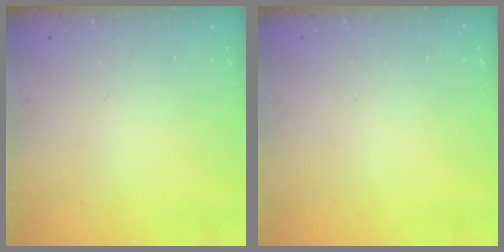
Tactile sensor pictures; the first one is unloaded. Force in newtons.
{"total": 0.0}